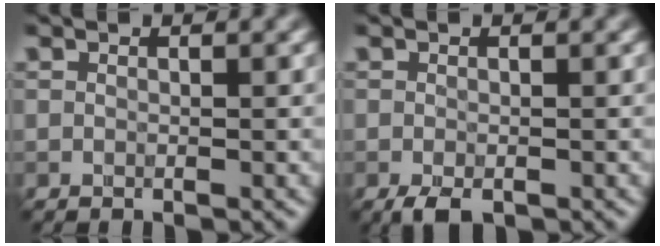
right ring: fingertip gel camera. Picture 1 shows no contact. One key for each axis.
{"total": 1.4, "fx": -1.0, "fy": 0.5, "fz": 1.0, "tx": -0.021, "ty": -0.004, "tz": -0.010}